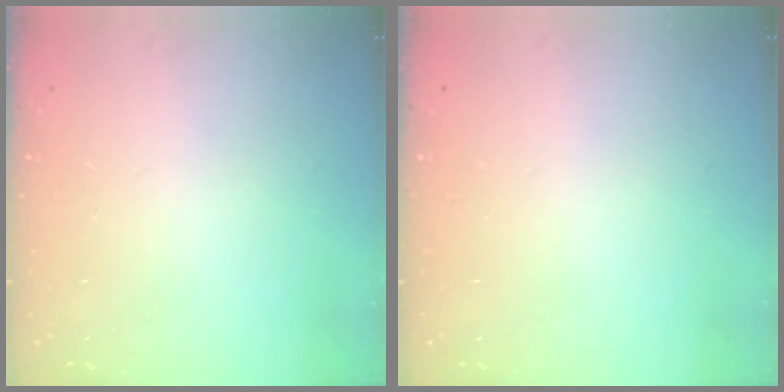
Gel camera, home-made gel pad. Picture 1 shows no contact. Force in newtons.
{"total": 0.0}